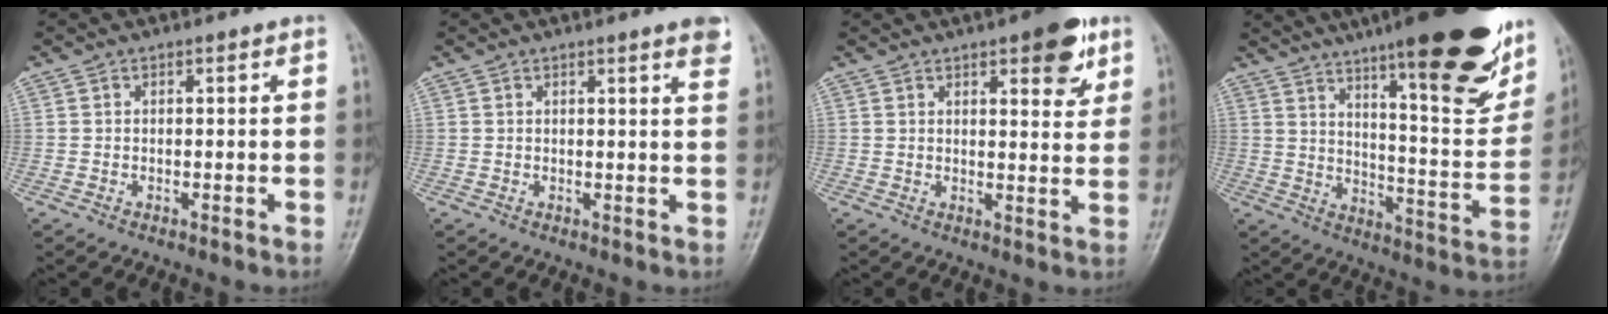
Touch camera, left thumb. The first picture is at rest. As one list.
[{"total": 3.2, "force": [2.2, 0.2, 2.3], "torque": [-0.025, -0.008, 0.023]}, {"total": 8.1, "force": [4.5, 3.0, 6.0], "torque": [-0.057, -0.019, 0.053]}, {"total": 27.7, "force": [17.5, 6.6, 20.4], "torque": [-0.257, -0.064, 0.252]}]